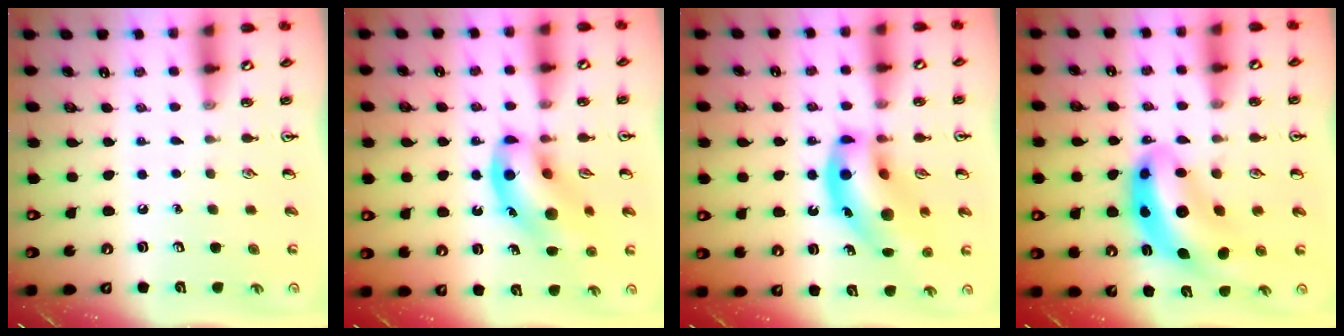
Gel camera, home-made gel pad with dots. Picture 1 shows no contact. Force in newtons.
{"total": 14.6, "press": 14.3, "slide": 2.6}
{"total": 17.3, "press": 16.7, "slide": 4.8}
{"total": 11.0, "press": 10.5, "slide": 3.3}